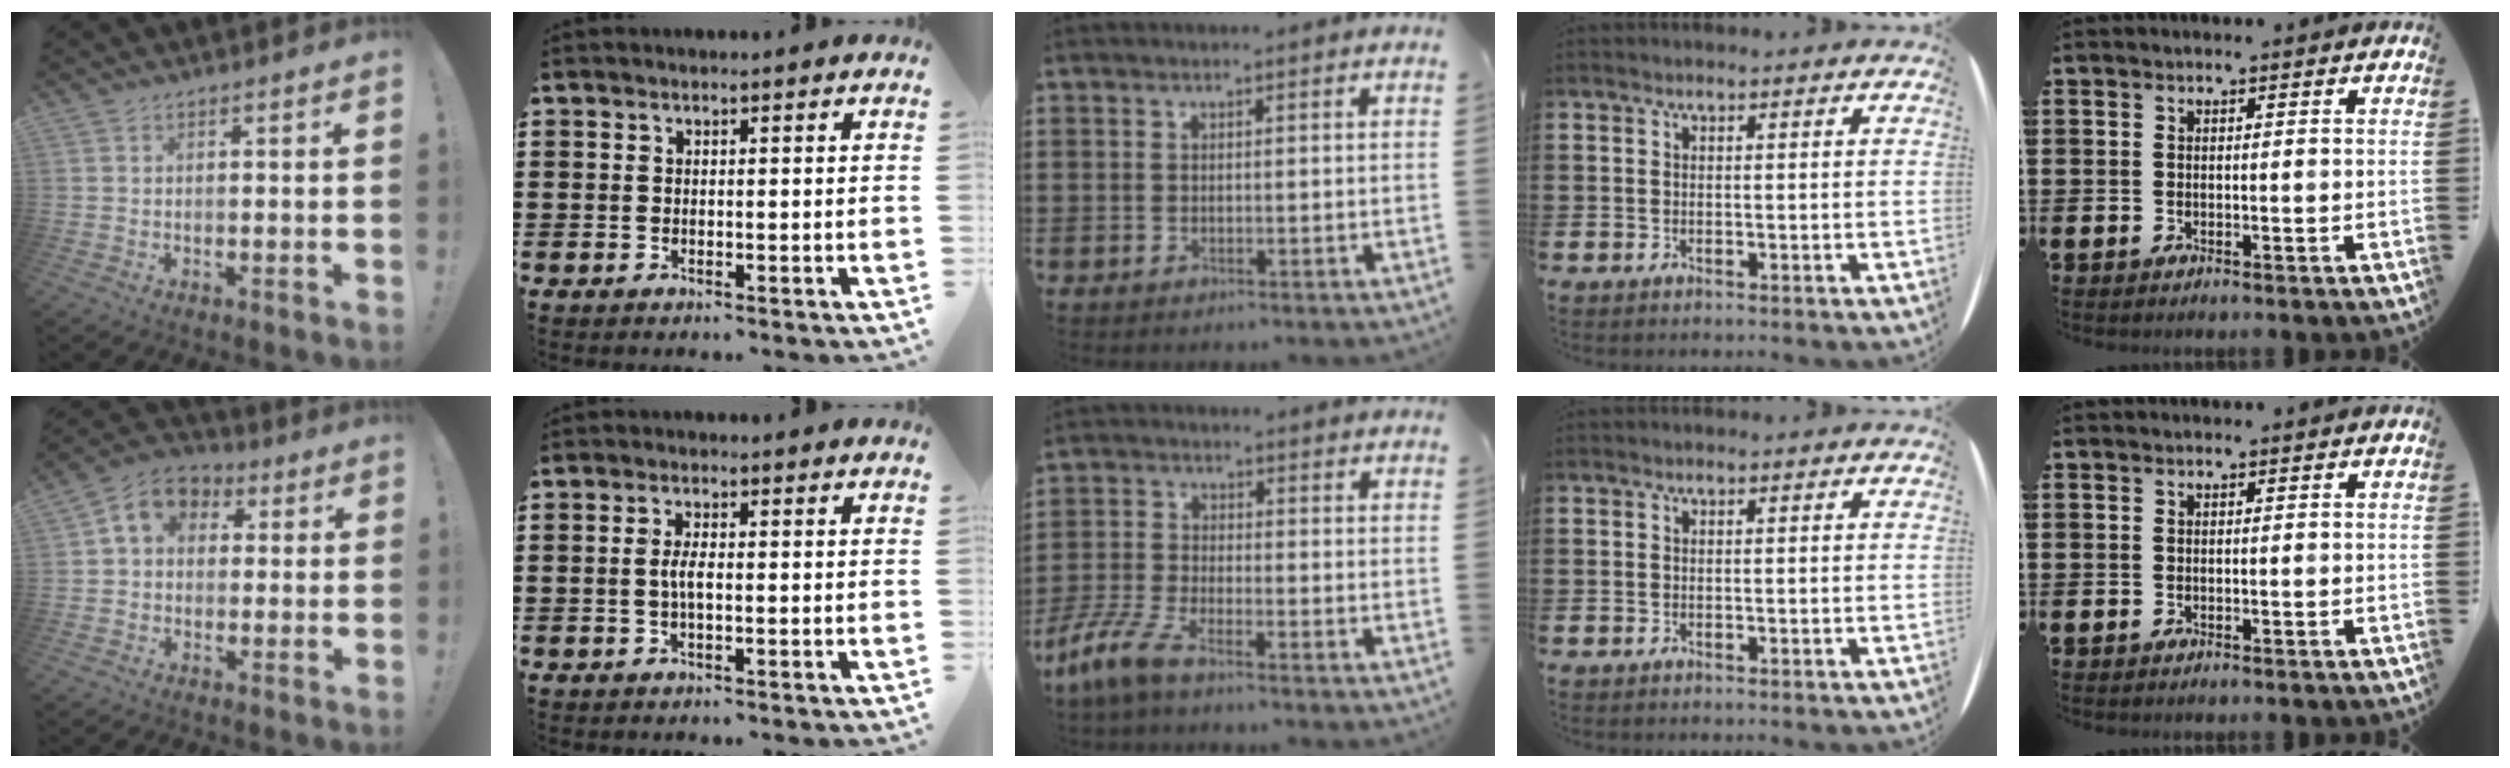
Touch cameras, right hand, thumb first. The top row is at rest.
{"thumb": {"total": 8.4, "force": [1.9, 6.7, 4.8], "torque": [-0.079, 0.007, 0.042]}, "index": {"total": 2.6, "force": [-0.3, 0.7, 2.5], "torque": [-0.054, -0.002, -0.009]}, "middle": {"total": 6.2, "force": [-4.9, 1.0, 3.7], "torque": [-0.107, -0.018, -0.103]}}